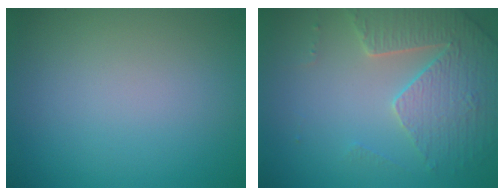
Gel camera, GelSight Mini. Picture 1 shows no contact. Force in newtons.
{"total": 4.1, "press": 4.0, "slide": 1.0}